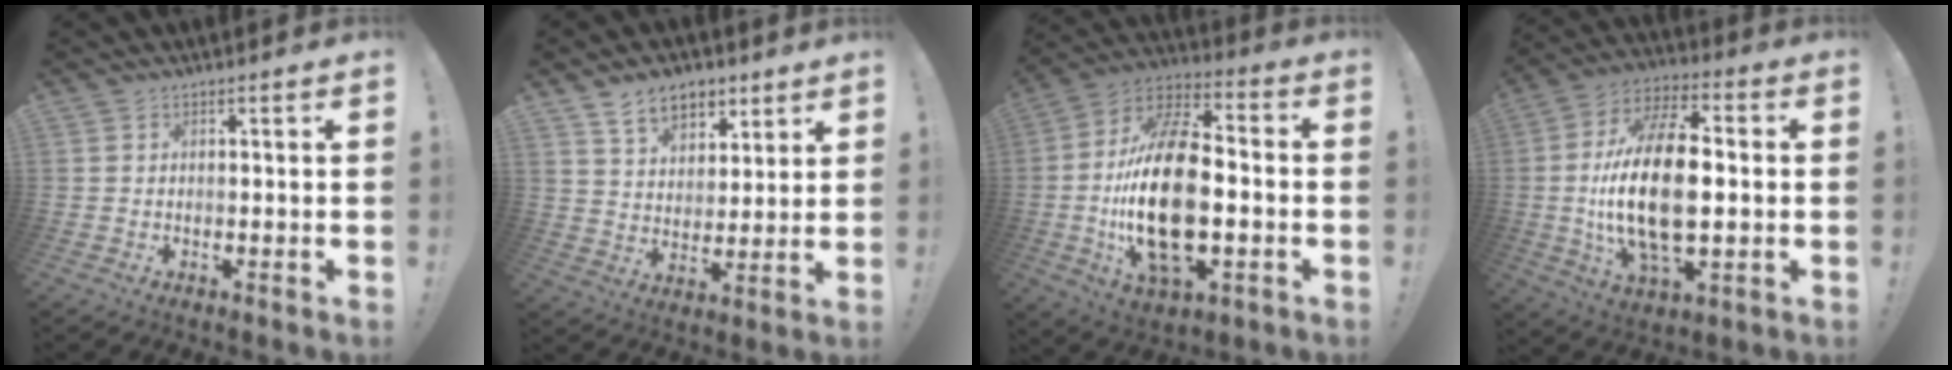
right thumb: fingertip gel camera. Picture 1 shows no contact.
{"total": 10.7, "force": [7.0, 6.8, 4.5], "torque": [-0.062, -0.037, 0.131]}
{"total": 25.8, "force": [-3.1, 13.6, 21.6], "torque": [-0.429, 0.013, -0.048]}
{"total": 23.3, "force": [-0.6, 11.4, 20.3], "torque": [-0.401, -0.002, -0.014]}